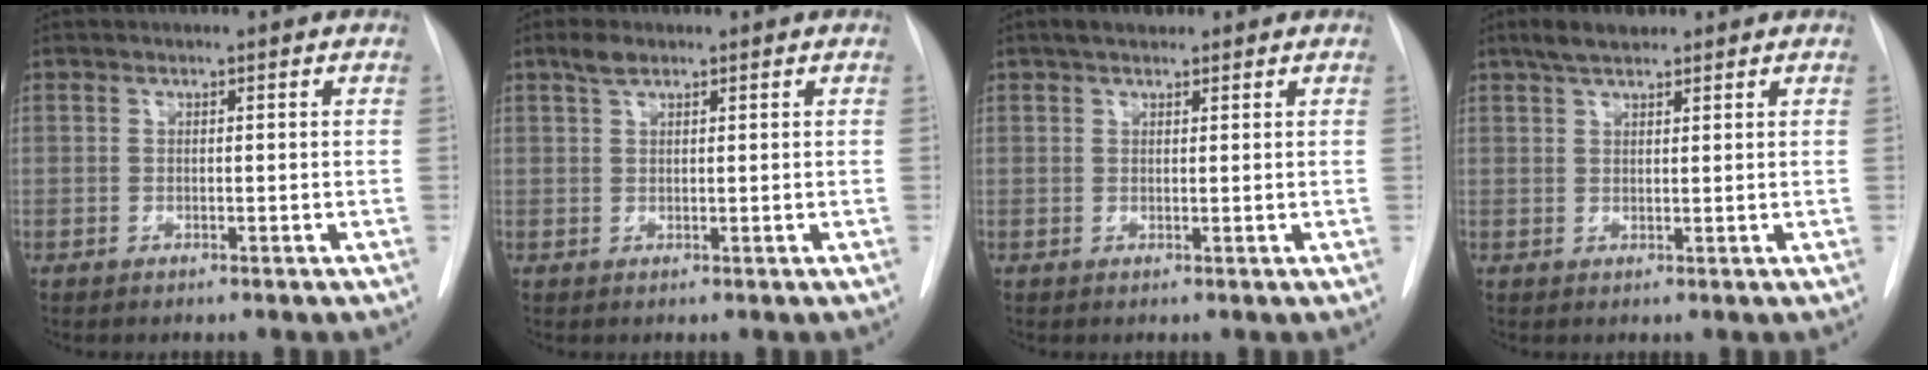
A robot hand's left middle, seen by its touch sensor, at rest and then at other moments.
{"total": 2.0, "force": [1.4, 0.8, 1.1], "torque": [-0.027, 0.008, 0.028]}
{"total": 2.7, "force": [2.0, 1.3, 1.4], "torque": [-0.029, 0.013, 0.030]}
{"total": 4.1, "force": [3.0, 1.5, 2.3], "torque": [-0.052, 0.012, 0.053]}